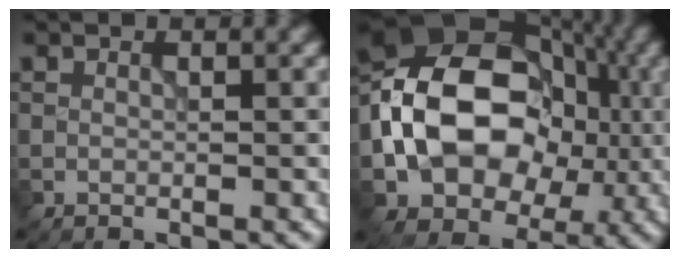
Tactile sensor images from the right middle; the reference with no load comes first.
{"total": 13.8, "force": [-1.1, 10.4, 8.9], "torque": [-0.161, 0.017, -0.037]}